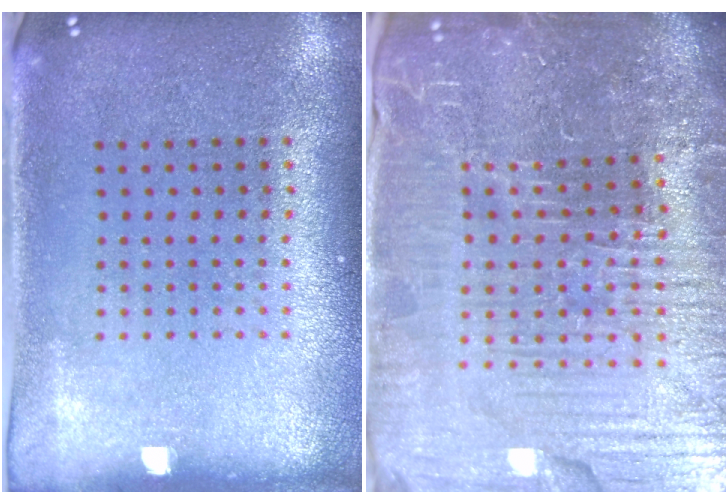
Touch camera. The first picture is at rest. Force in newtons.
{"total": 7.0, "press": 6.3, "slide": 3.1}